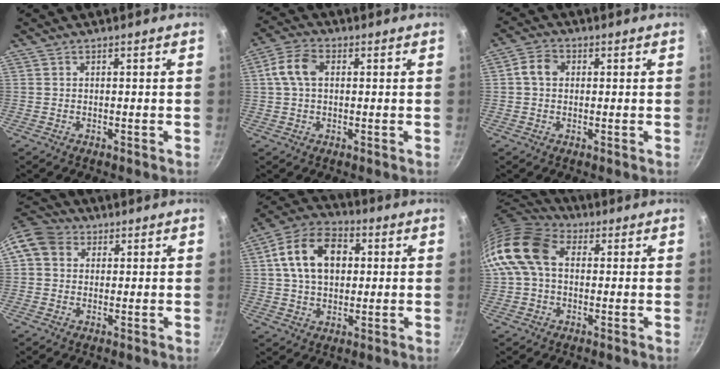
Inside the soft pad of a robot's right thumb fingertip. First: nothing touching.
{"total": 7.0, "force": [1.2, 4.4, 5.3], "torque": [-0.109, 0.020, 0.014]}
{"total": 4.3, "force": [0.6, 3.3, 2.7], "torque": [-0.044, 0.011, 0.001]}
{"total": 8.2, "force": [2.1, 6.9, 4.0], "torque": [-0.054, 0.015, 0.019]}
{"total": 14.4, "force": [2.9, 10.0, 10.0], "torque": [-0.149, 0.018, 0.037]}
{"total": 13.5, "force": [1.7, 9.6, 9.3], "torque": [-0.166, 0.026, 0.012]}